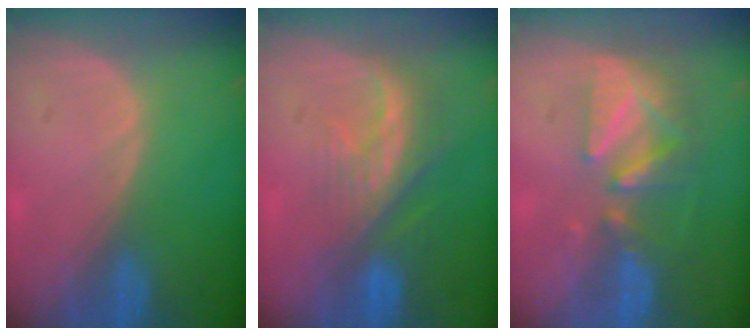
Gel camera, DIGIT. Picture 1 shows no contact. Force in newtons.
{"total": 8.1, "press": 7.3, "slide": 3.5}
{"total": 8.6, "press": 7.7, "slide": 3.9}